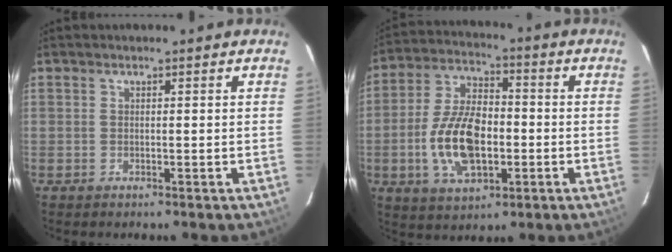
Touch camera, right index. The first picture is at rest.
{"total": 14.5, "force": [-3.1, 7.9, 11.8], "torque": [-0.236, 0.011, -0.049]}